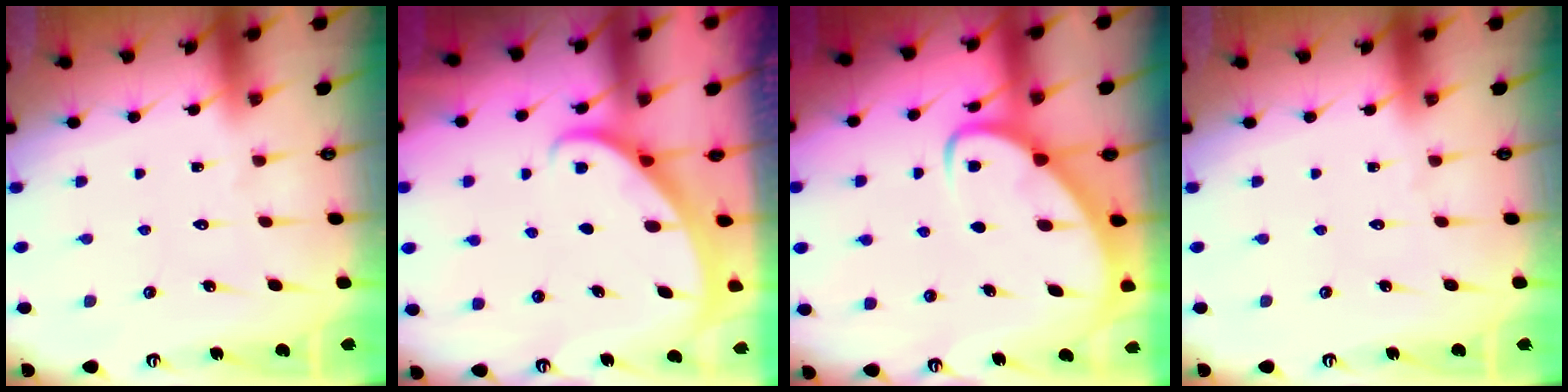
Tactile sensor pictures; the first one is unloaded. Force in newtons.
{"total": 1.4, "press": 1.4, "slide": 0.1}
{"total": 3.8, "press": 3.8, "slide": 0.4}
{"total": 0.0}